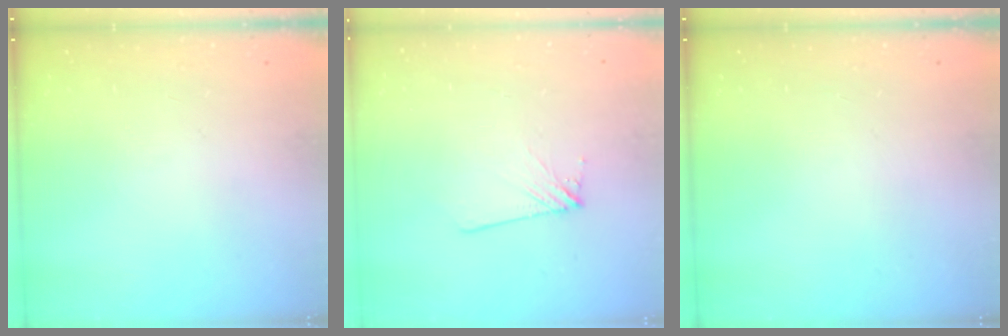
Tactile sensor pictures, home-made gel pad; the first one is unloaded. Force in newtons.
{"total": 4.3, "press": 4.2, "slide": 0.6}
{"total": 0.0}